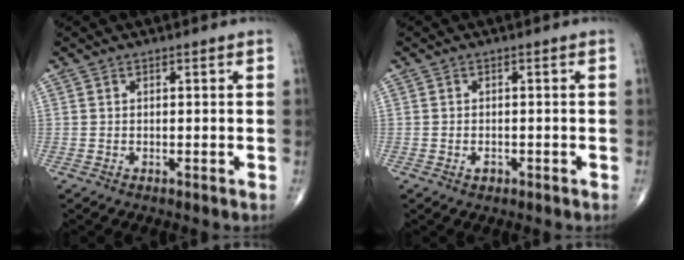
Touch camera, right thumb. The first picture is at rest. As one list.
[{"total": 1.3, "force": [-0.6, 0.9, 0.8], "torque": [-0.012, 0.003, -0.009]}]